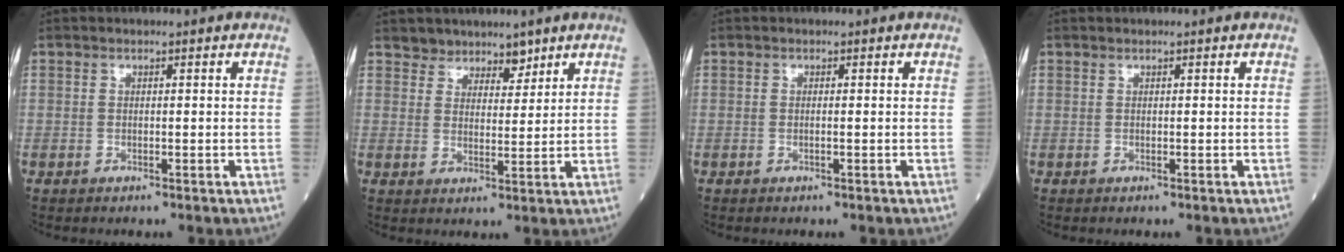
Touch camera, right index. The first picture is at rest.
{"total": 4.4, "force": [3.9, 2.1, 0.1], "torque": [0.012, 0.006, 0.064]}
{"total": 0.0}
{"total": 0.0}